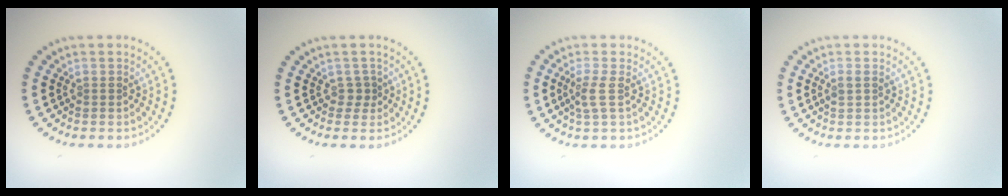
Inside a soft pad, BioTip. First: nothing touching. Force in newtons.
{"total": 0.9, "press": 0.7, "slide": 0.5}
{"total": 1.9, "press": 1.5, "slide": 1.1}
{"total": 1.1, "press": 1.0, "slide": 0.4}